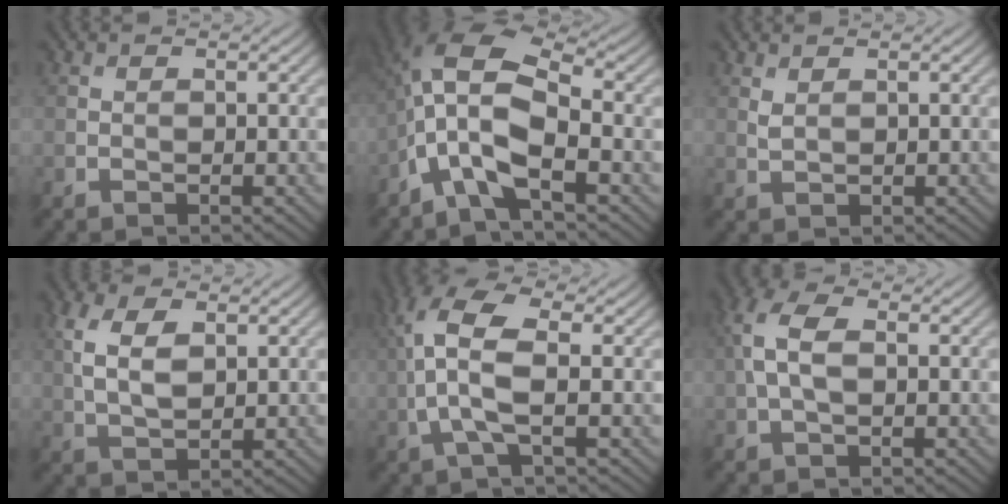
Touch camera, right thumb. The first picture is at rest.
{"total": 11.0, "force": [-2.7, 4.4, 9.8], "torque": [-0.202, 0.011, -0.069]}
{"total": 1.0, "force": [0.8, 0.4, 0.6], "torque": [-0.021, -0.002, 0.019]}
{"total": 5.8, "force": [1.7, 3.2, 4.6], "torque": [-0.109, 0.003, 0.033]}
{"total": 8.8, "force": [0.2, 3.3, 8.2], "torque": [-0.190, 0.024, -0.008]}
{"total": 5.6, "force": [0.6, 2.9, 4.8], "torque": [-0.121, 0.014, 0.005]}